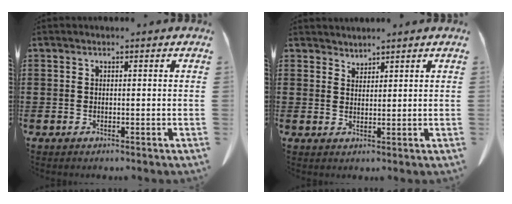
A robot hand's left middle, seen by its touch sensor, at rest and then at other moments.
{"total": 1.7, "force": [1.7, 0.2, -0.3], "torque": [0.000, 0.000, 0.034]}